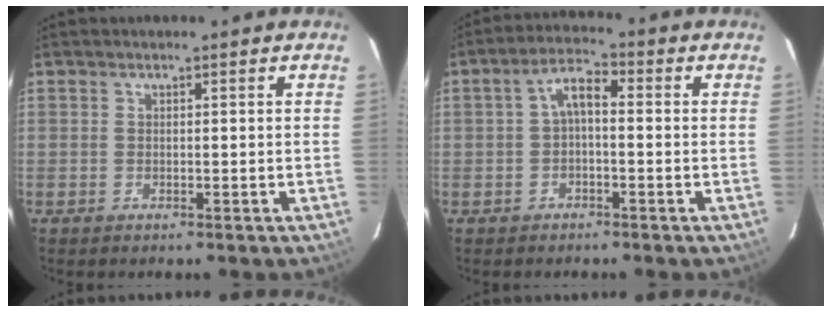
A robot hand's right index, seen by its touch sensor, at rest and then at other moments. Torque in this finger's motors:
{"motor_torque": [0.95, 0.11, 0.46, 0.10]}